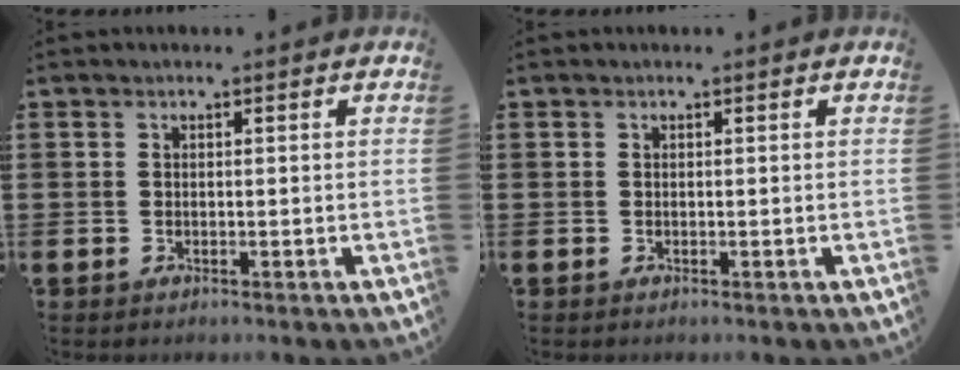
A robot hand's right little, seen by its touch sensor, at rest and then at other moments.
{"total": 0.0}